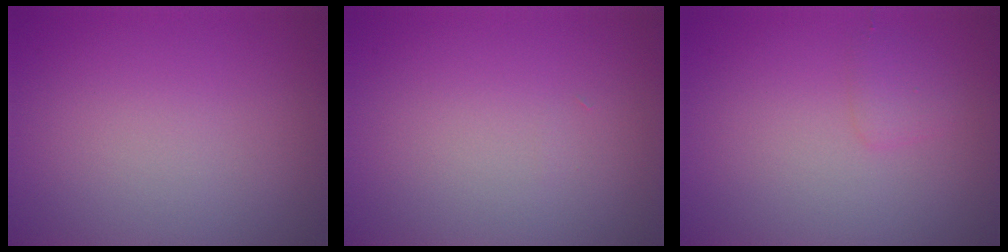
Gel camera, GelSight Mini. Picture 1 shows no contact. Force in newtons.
{"total": 0.0}
{"total": 1.1, "press": 1.1, "slide": 0.1}